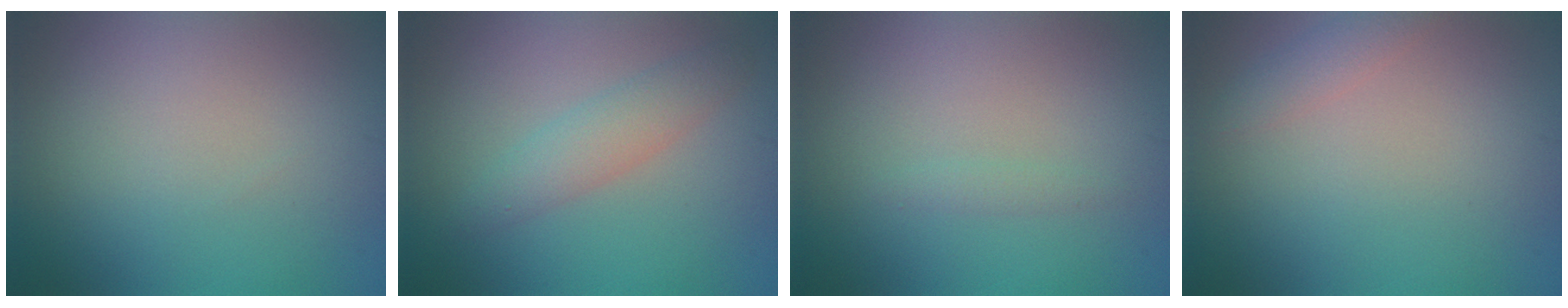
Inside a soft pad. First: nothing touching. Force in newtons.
{"total": 2.8, "press": 2.8, "slide": 0.0}
{"total": 0.7, "press": 0.7, "slide": 0.1}
{"total": 1.6, "press": 1.6, "slide": 0.2}